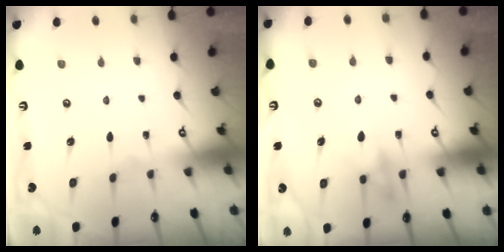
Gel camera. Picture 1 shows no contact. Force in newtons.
{"total": 9.5, "press": 9.4, "slide": 1.2}